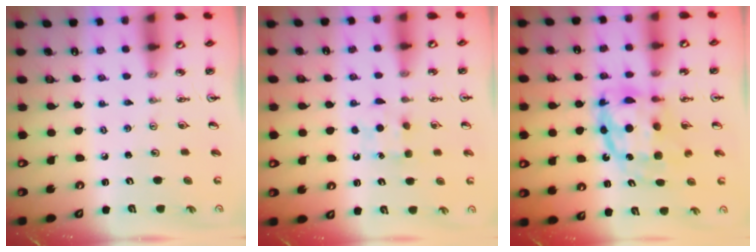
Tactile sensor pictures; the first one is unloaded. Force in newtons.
{"total": 6.4, "press": 6.3, "slide": 0.6}
{"total": 11.6, "press": 11.6, "slide": 1.1}